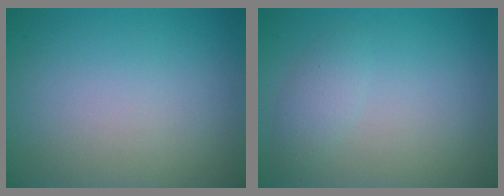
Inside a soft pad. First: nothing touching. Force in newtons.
{"total": 1.6, "press": 1.6, "slide": 0.1}